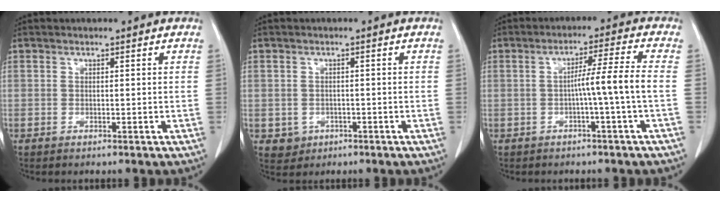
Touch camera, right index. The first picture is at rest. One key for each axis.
{"total": 2.8, "fx": -0.9, "fy": 2.6, "fz": 0.5, "tx": -0.008, "ty": 0.004, "tz": -0.005}
{"total": 5.8, "fx": -1.2, "fy": -1.6, "fz": 5.5, "tx": -0.087, "ty": 0.014, "tz": -0.017}